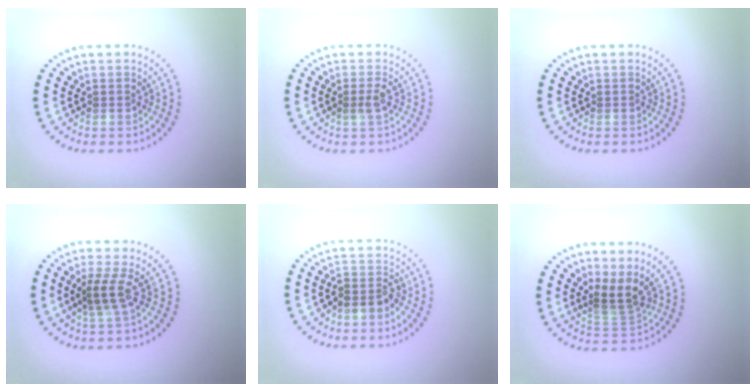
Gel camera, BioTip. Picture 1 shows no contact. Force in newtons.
{"total": 1.1, "press": 0.9, "slide": 0.6}
{"total": 0.0}
{"total": 2.2, "press": 1.5, "slide": 1.6}
{"total": 2.1, "press": 1.7, "slide": 1.2}
{"total": 2.8, "press": 1.8, "slide": 2.2}